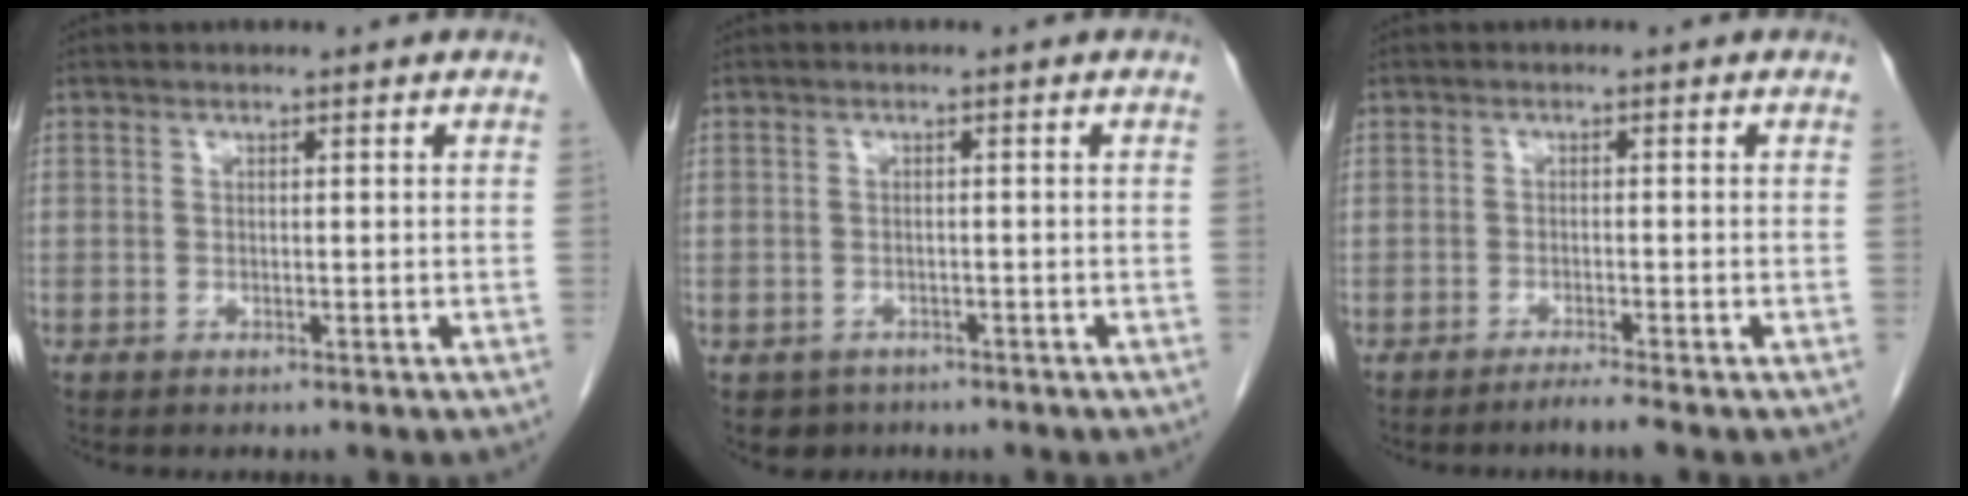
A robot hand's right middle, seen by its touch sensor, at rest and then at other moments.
{"total": 2.6, "force": [-1.7, 1.9, 0.0], "torque": [-0.007, 0.004, -0.026]}
{"total": 1.9, "force": [-1.5, -0.6, 0.9], "torque": [-0.022, -0.002, -0.030]}